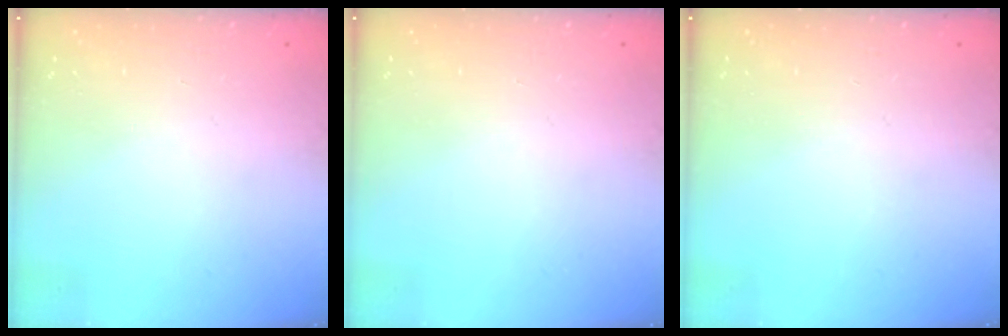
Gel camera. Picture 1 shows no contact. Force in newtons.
{"total": 0.0}
{"total": 0.0}